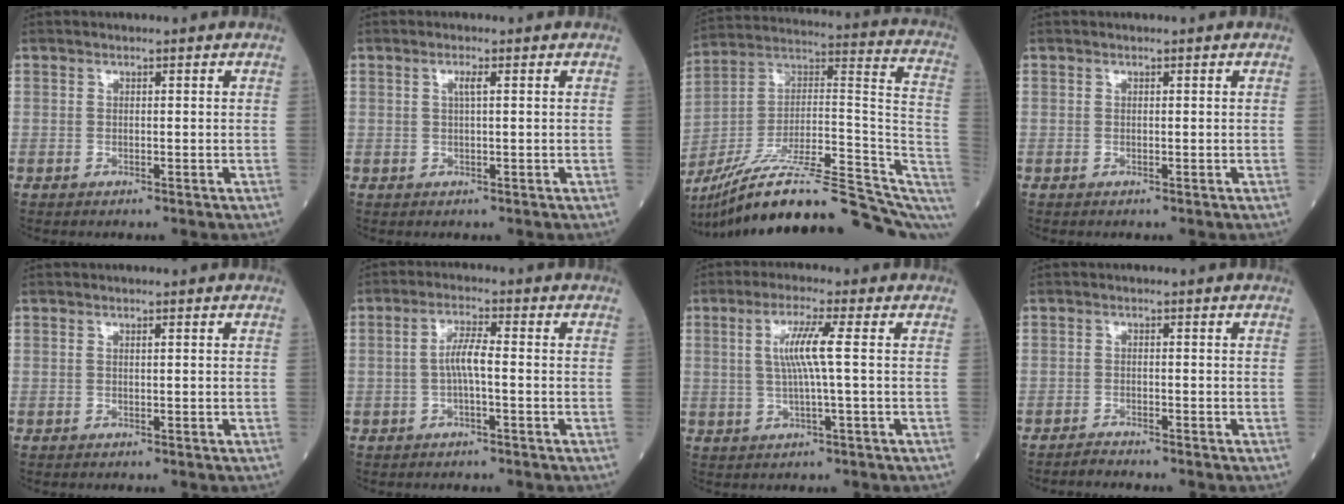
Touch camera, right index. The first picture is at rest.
{"total": 1.6, "force": [0.6, 0.0, 1.5], "torque": [-0.028, 0.001, 0.009]}
{"total": 28.7, "force": [-22.0, 4.6, 17.8], "torque": [-0.217, 0.019, -0.341]}
{"total": 0.0}
{"total": 0.6, "force": [0.3, 0.0, 0.5], "torque": [-0.015, 0.003, 0.005]}
{"total": 4.1, "force": [-0.4, 0.5, 4.0], "torque": [-0.080, 0.009, -0.008]}
{"total": 6.0, "force": [0.9, -0.6, 5.9], "torque": [-0.115, 0.004, 0.019]}
{"total": 1.4, "force": [-1.4, -0.2, 0.0], "torque": [0.000, -0.003, -0.025]}